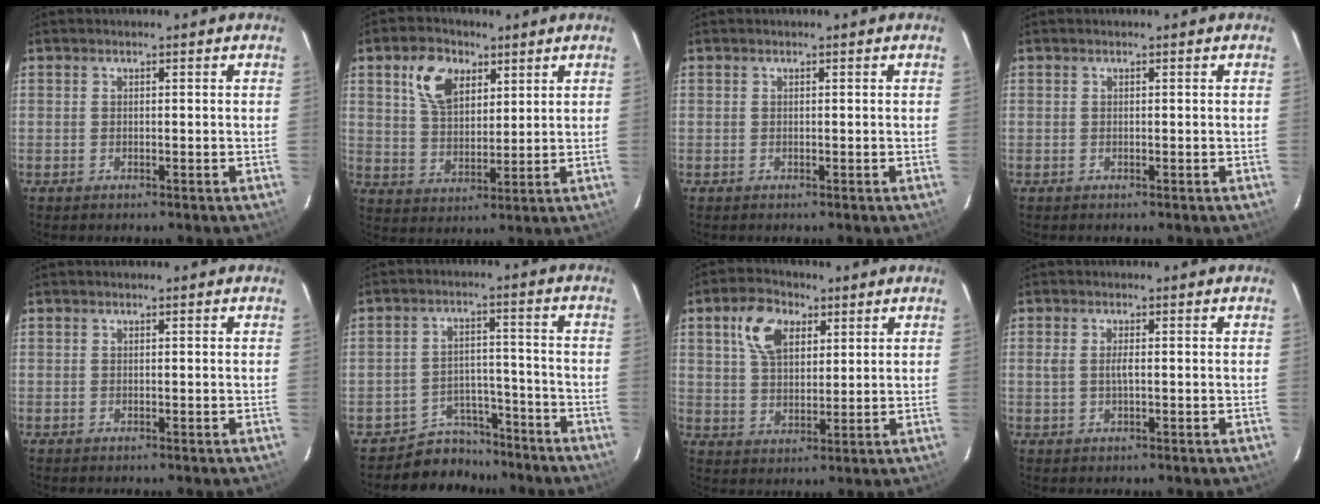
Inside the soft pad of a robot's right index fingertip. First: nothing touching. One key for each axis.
{"total": 9.3, "fx": 4.4, "fy": 5.7, "fz": 5.8, "tx": -0.112, "ty": 0.020, "tz": 0.083}
{"total": 0.0}
{"total": 0.0}
{"total": 0.0}
{"total": 7.7, "fx": -6.4, "fy": 4.2, "fz": -0.5, "tx": 0.002, "ty": 0.037, "tz": -0.096}
{"total": 9.3, "fx": 4.1, "fy": 5.6, "fz": 6.1, "tx": -0.118, "ty": 0.026, "tz": 0.076}
{"total": 2.1, "fx": 0.0, "fy": 0.6, "fz": 2.0, "tx": -0.040, "ty": 0.000, "tz": 0.000}